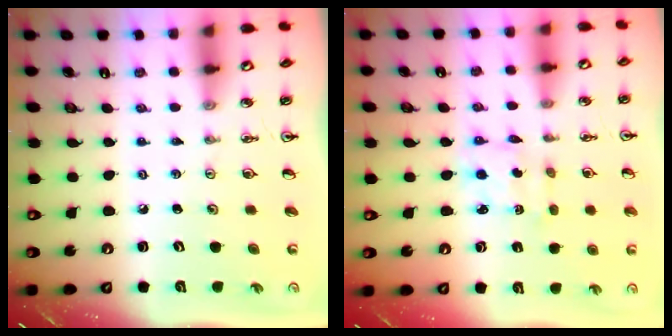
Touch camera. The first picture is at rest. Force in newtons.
{"total": 2.3, "press": 2.2, "slide": 0.7}